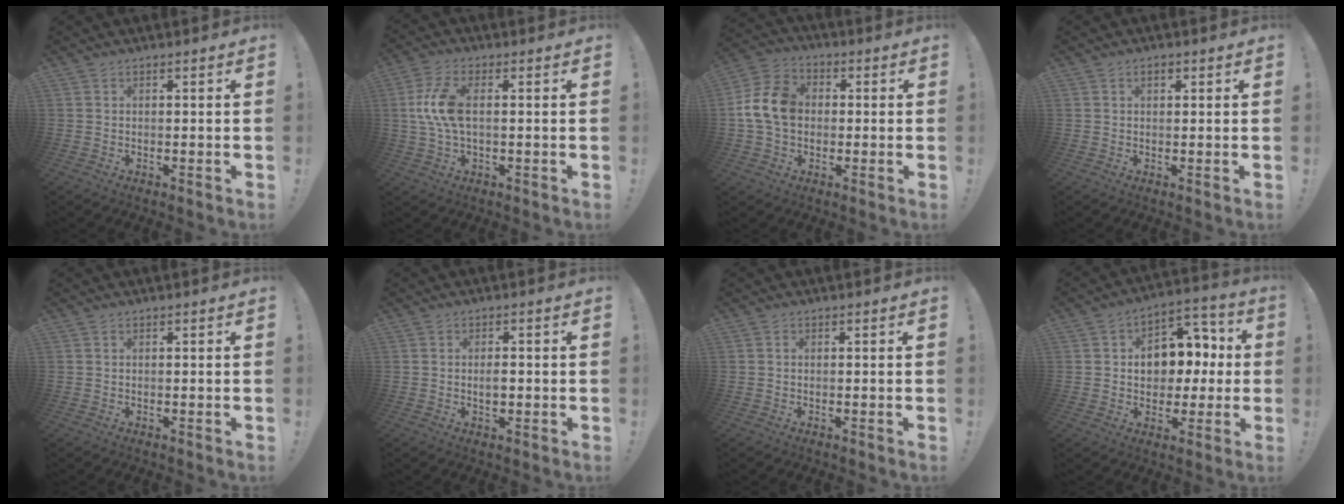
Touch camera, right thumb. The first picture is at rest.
{"total": 9.8, "force": [0.5, 4.4, 8.7], "torque": [-0.172, 0.000, 0.011]}
{"total": 12.7, "force": [0.4, 9.6, 8.3], "torque": [-0.156, 0.012, 0.011]}
{"total": 1.4, "force": [0.7, 0.8, 1.0], "torque": [-0.021, 0.003, 0.011]}
{"total": 0.0}
{"total": 2.3, "force": [-0.2, 1.2, 1.9], "torque": [-0.018, -0.002, -0.007]}
{"total": 0.0}
{"total": 10.7, "force": [0.5, 9.1, 5.7], "torque": [-0.076, 0.005, 0.020]}